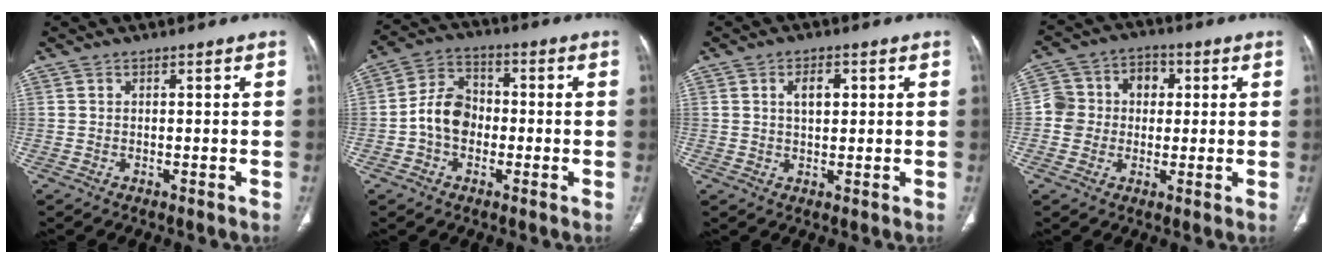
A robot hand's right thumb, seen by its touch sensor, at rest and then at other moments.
{"total": 8.4, "force": [-1.4, 6.4, 5.3], "torque": [-0.080, 0.028, -0.040]}
{"total": 4.1, "force": [1.2, 2.2, 3.2], "torque": [-0.049, -0.002, 0.021]}
{"total": 8.9, "force": [0.5, 8.1, 3.6], "torque": [-0.029, 0.027, 0.002]}